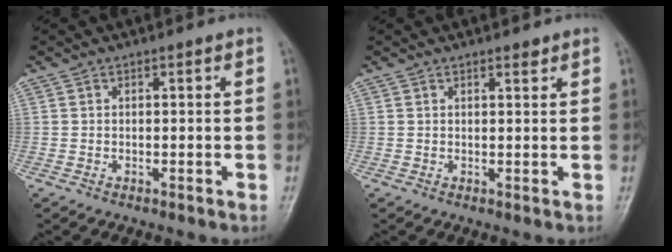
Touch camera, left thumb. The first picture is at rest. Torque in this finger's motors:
{"motor_torque": [-0.07, -0.05, -0.21, -0.21, 0.05]}